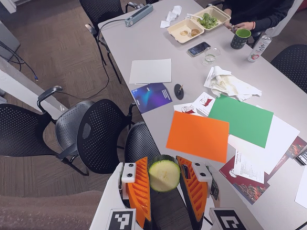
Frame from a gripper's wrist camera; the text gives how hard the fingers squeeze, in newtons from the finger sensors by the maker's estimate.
{"total": 11.8, "left": 11.7, "right": 11.9}